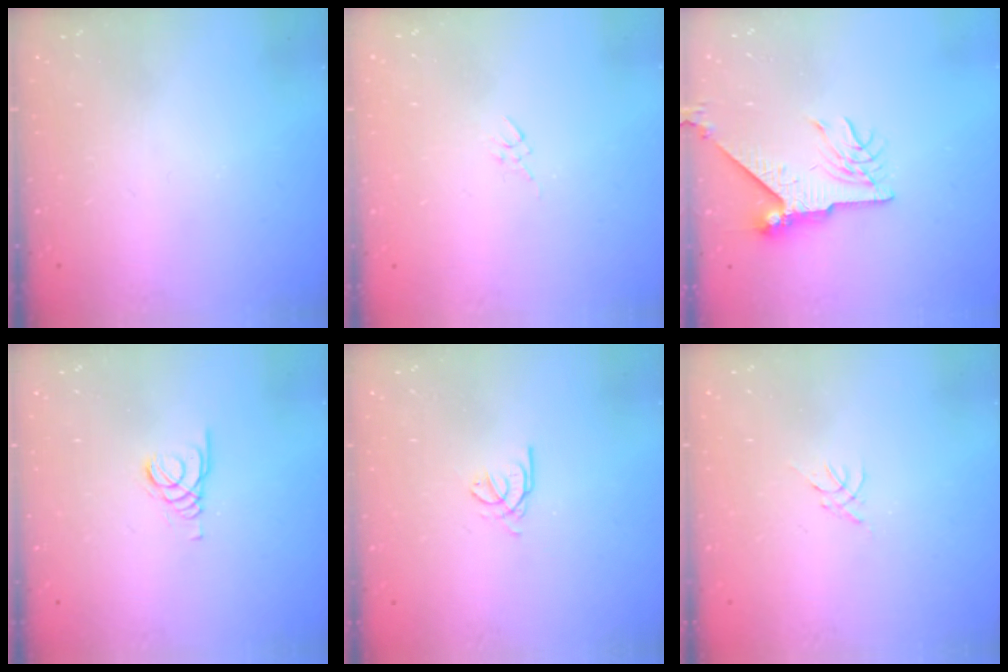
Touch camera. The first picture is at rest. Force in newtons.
{"total": 2.7, "press": 2.7, "slide": 0.5}
{"total": 7.7, "press": 7.7, "slide": 1.0}
{"total": 1.5, "press": 1.4, "slide": 0.1}
{"total": 2.6, "press": 2.6, "slide": 0.3}
{"total": 0.0}